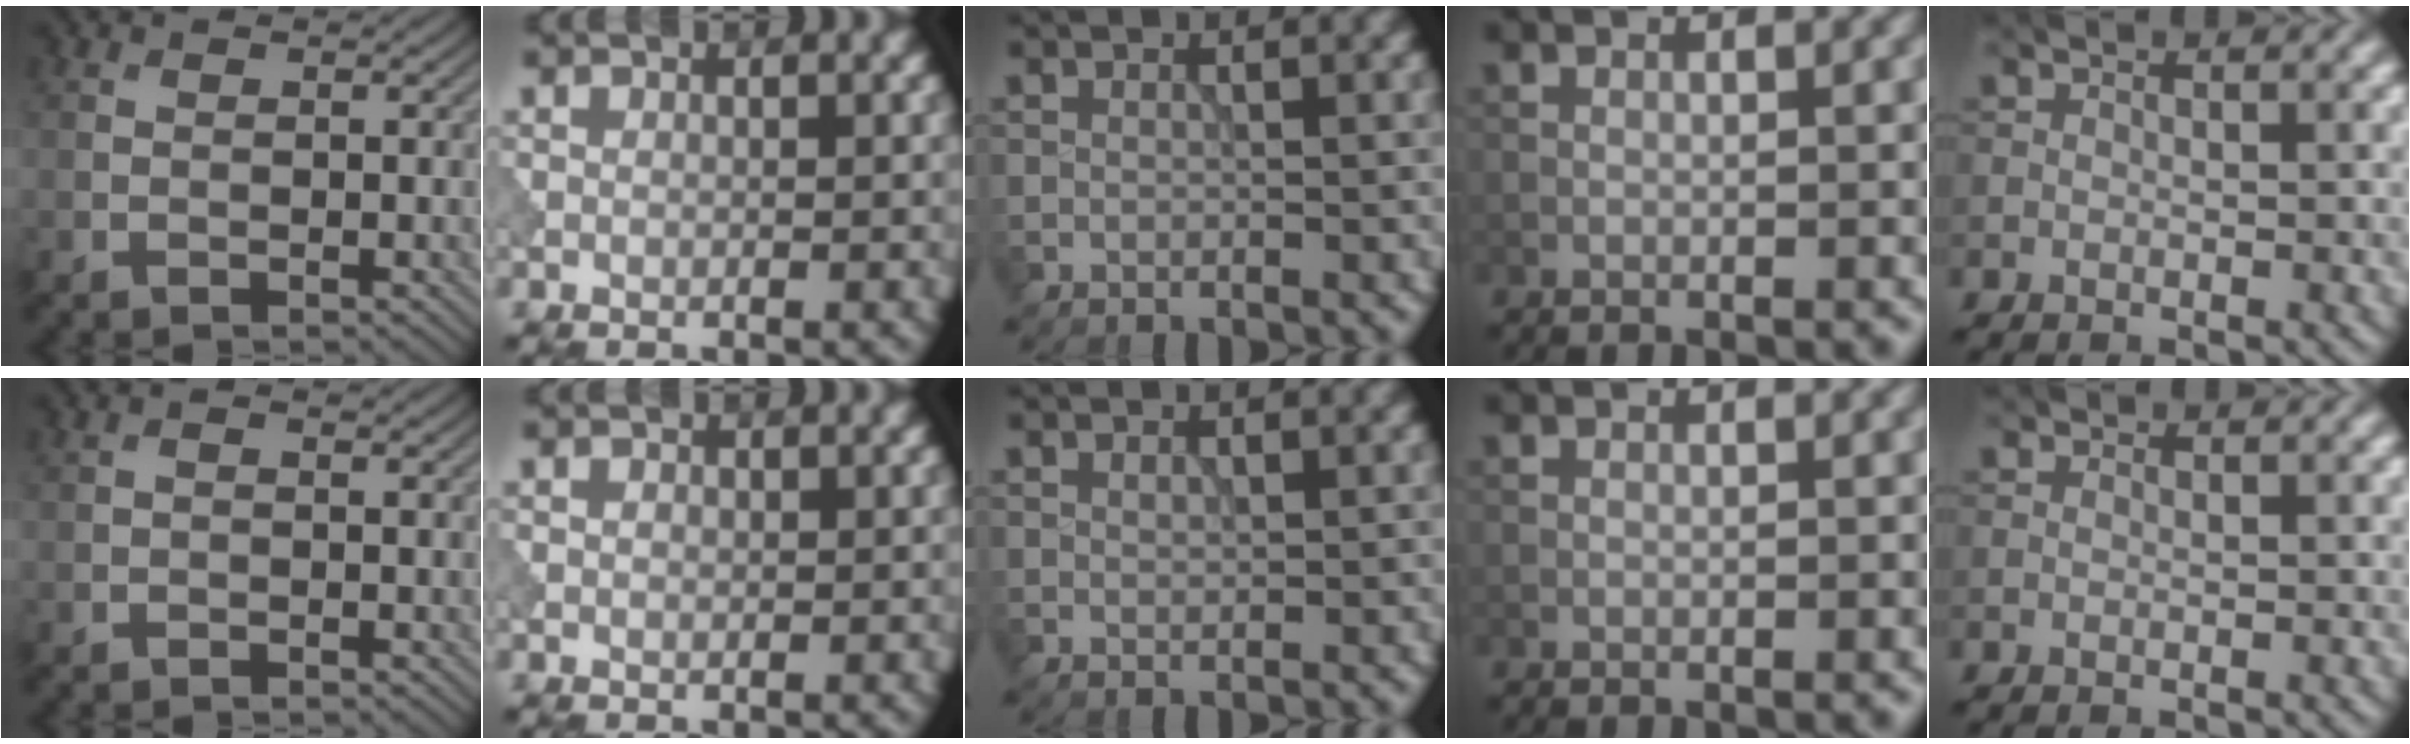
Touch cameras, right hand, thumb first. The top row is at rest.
{"thumb": {"total": 0.5, "force": [-0.1, 0.2, 0.5], "torque": [-0.008, 0.001, -0.002]}, "index": {"total": 0.5, "force": [0.2, 0.4, 0.3], "torque": [-0.004, 0.000, 0.002]}, "middle": {"total": 0.5, "force": [0.3, 0.3, 0.3], "torque": [-0.006, 0.000, 0.006]}, "little": {"total": 0.8, "force": [-0.1, -0.5, -0.6], "torque": [0.000, -0.016, 0.009]}}